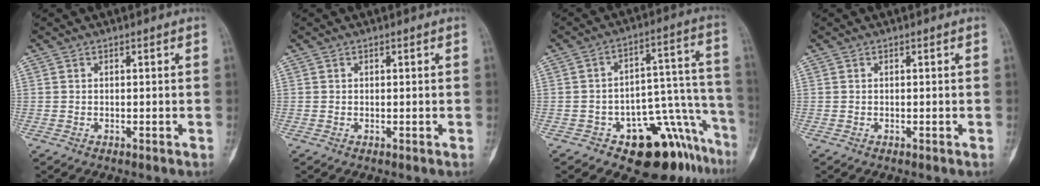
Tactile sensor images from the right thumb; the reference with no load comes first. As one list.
[{"total": 0.0}, {"total": 15.6, "force": [-10.3, 7.3, 9.2], "torque": [-0.050, 0.122, -0.143]}, {"total": 0.0}]